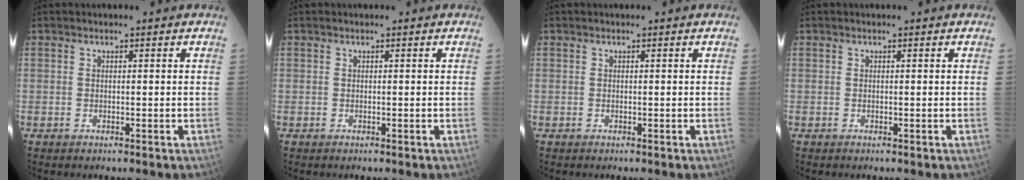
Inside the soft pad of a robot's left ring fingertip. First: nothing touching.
{"total": 0.0}
{"total": 0.0}
{"total": 0.0}